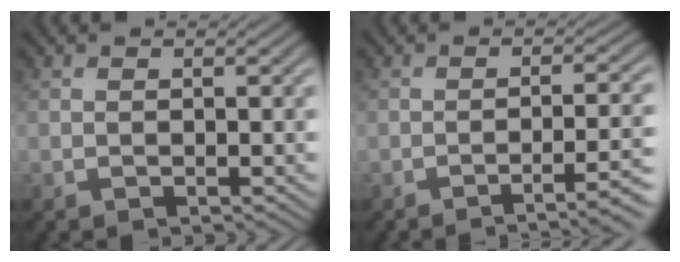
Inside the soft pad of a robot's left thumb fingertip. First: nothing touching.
{"total": 6.2, "force": [-3.3, 1.1, 5.1], "torque": [-0.076, 0.003, -0.052]}